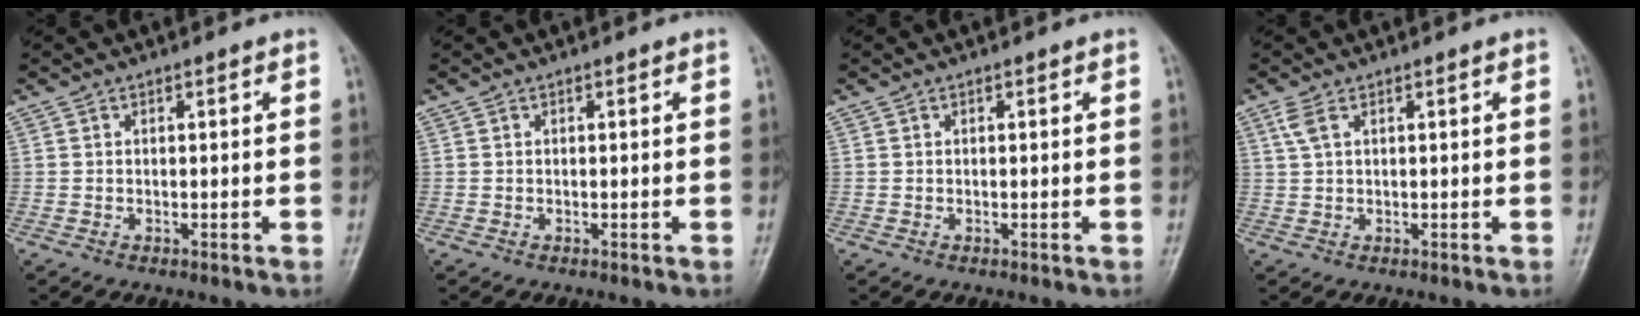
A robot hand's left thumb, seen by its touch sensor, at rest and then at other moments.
{"total": 0.0}
{"total": 0.0}
{"total": 2.3, "force": [1.1, 0.9, 1.8], "torque": [-0.049, 0.011, 0.029]}